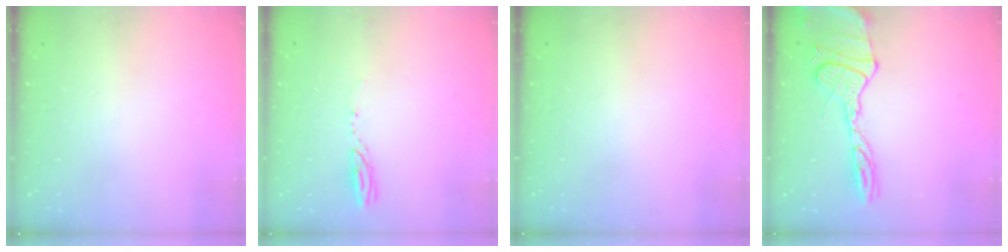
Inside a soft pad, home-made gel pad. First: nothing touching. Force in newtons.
{"total": 3.3, "press": 3.2, "slide": 0.5}
{"total": 0.0}
{"total": 14.8, "press": 14.8, "slide": 1.1}